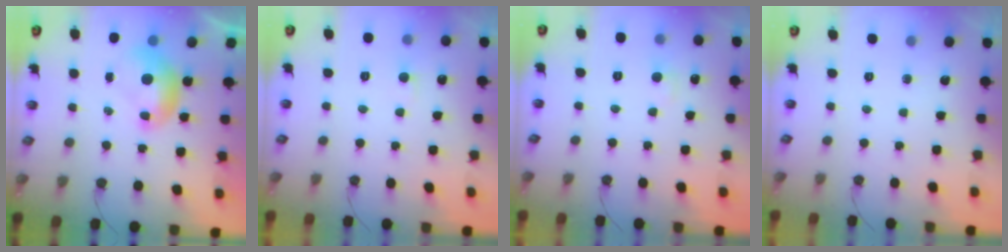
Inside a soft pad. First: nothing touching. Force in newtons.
{"total": 1.7, "press": 1.6, "slide": 0.5}
{"total": 1.1, "press": 0.8, "slide": 0.8}
{"total": 0.0}